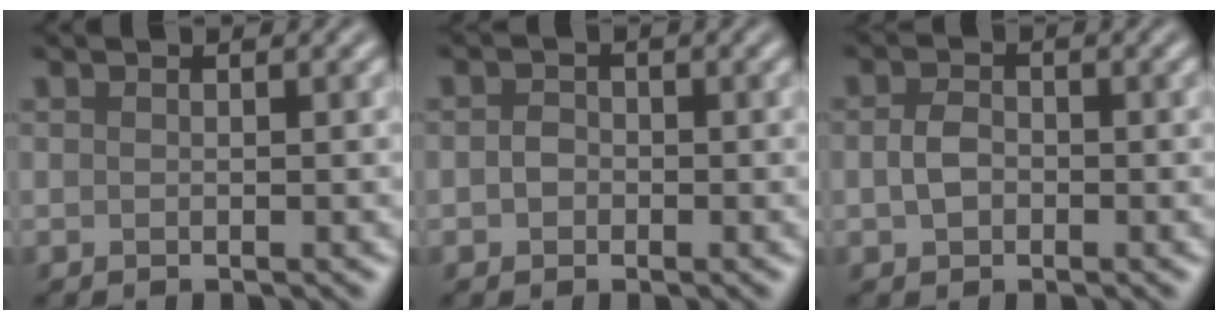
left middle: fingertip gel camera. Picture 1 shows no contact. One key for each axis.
{"total": 1.3, "fx": -0.3, "fy": 1.1, "fz": 0.5, "tx": -0.013, "ty": -0.001, "tz": -0.011}
{"total": 2.0, "fx": -0.3, "fy": 1.5, "fz": 1.3, "tx": -0.034, "ty": 0.001, "tz": -0.008}